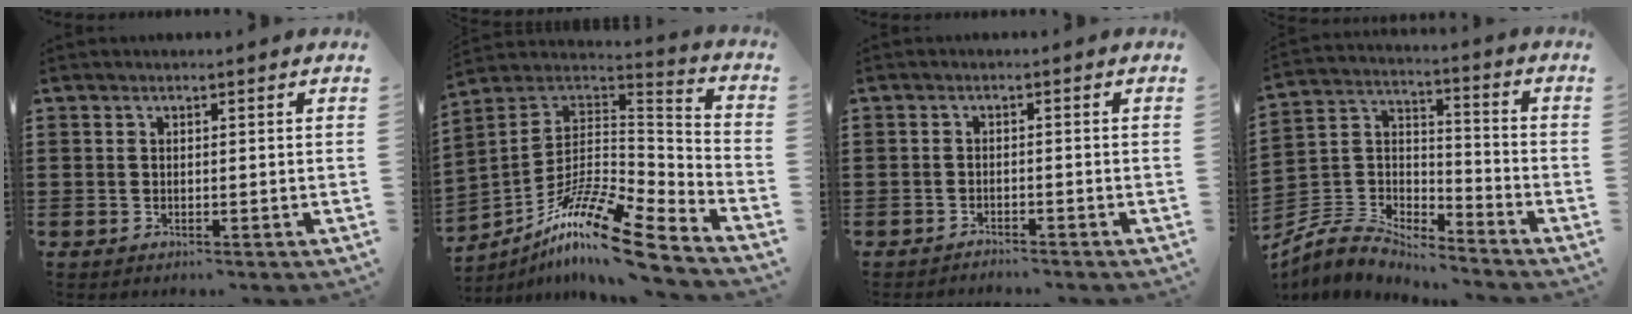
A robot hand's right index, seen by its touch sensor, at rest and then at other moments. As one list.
[{"total": 15.3, "force": [-10.7, 2.8, 10.5], "torque": [-0.204, 0.021, -0.203]}, {"total": 1.4, "force": [-1.4, 0.1, 0.0], "torque": [-0.004, 0.003, -0.031]}, {"total": 6.1, "force": [-5.6, 1.9, 1.3], "torque": [-0.056, -0.006, -0.121]}]